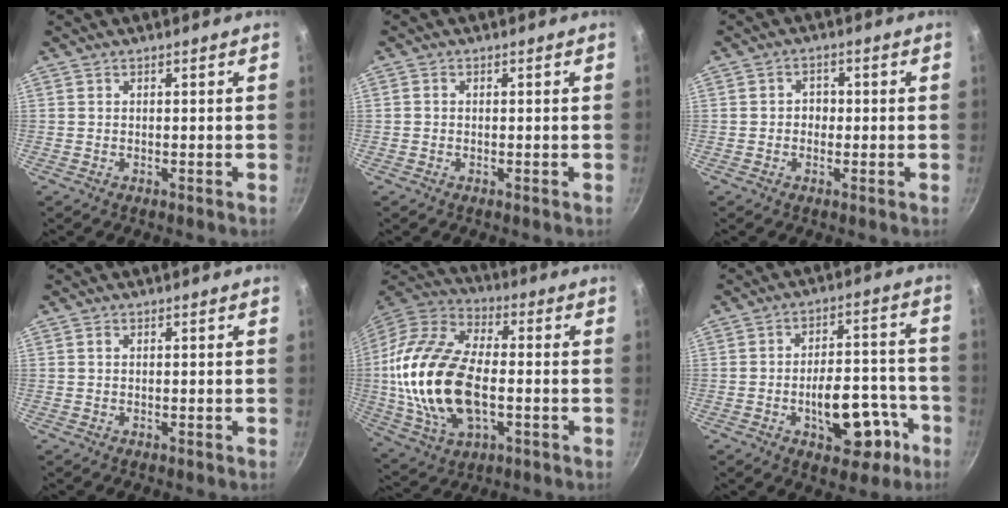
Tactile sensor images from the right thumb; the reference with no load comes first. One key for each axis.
{"total": 0.6, "fx": -0.1, "fy": 0.5, "fz": 0.3, "tx": -0.005, "ty": 0.003, "tz": -0.003}
{"total": 2.7, "fx": -0.4, "fy": 2.4, "fz": 1.2, "tx": 0.000, "ty": 0.007, "tz": -0.008}
{"total": 0.5, "fx": 0.1, "fy": 0.4, "fz": 0.3, "tx": -0.007, "ty": 0.002, "tz": 0.002}
{"total": 24.0, "fx": -1.9, "fy": 13.7, "fz": 19.7, "tx": -0.392, "ty": 0.023, "tz": -0.038}
{"total": 13.8, "fx": -5.7, "fy": 7.3, "fz": 10.3, "tx": -0.107, "ty": 0.051, "tz": -0.069}